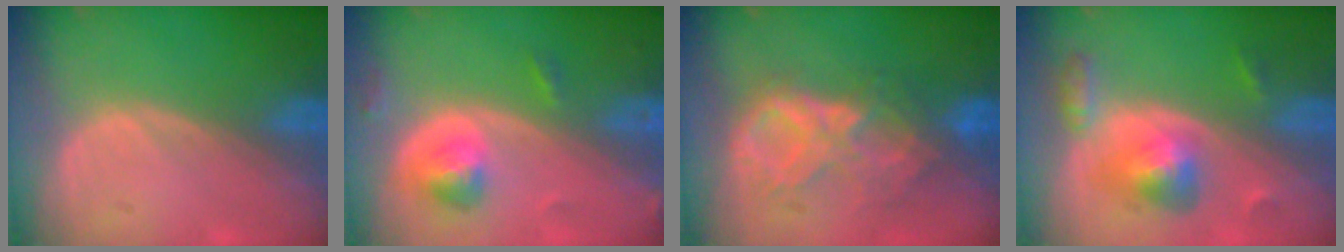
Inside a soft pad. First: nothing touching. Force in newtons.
{"total": 4.5, "press": 4.5, "slide": 0.6}
{"total": 8.6, "press": 7.6, "slide": 3.9}
{"total": 5.7, "press": 5.7, "slide": 0.4}